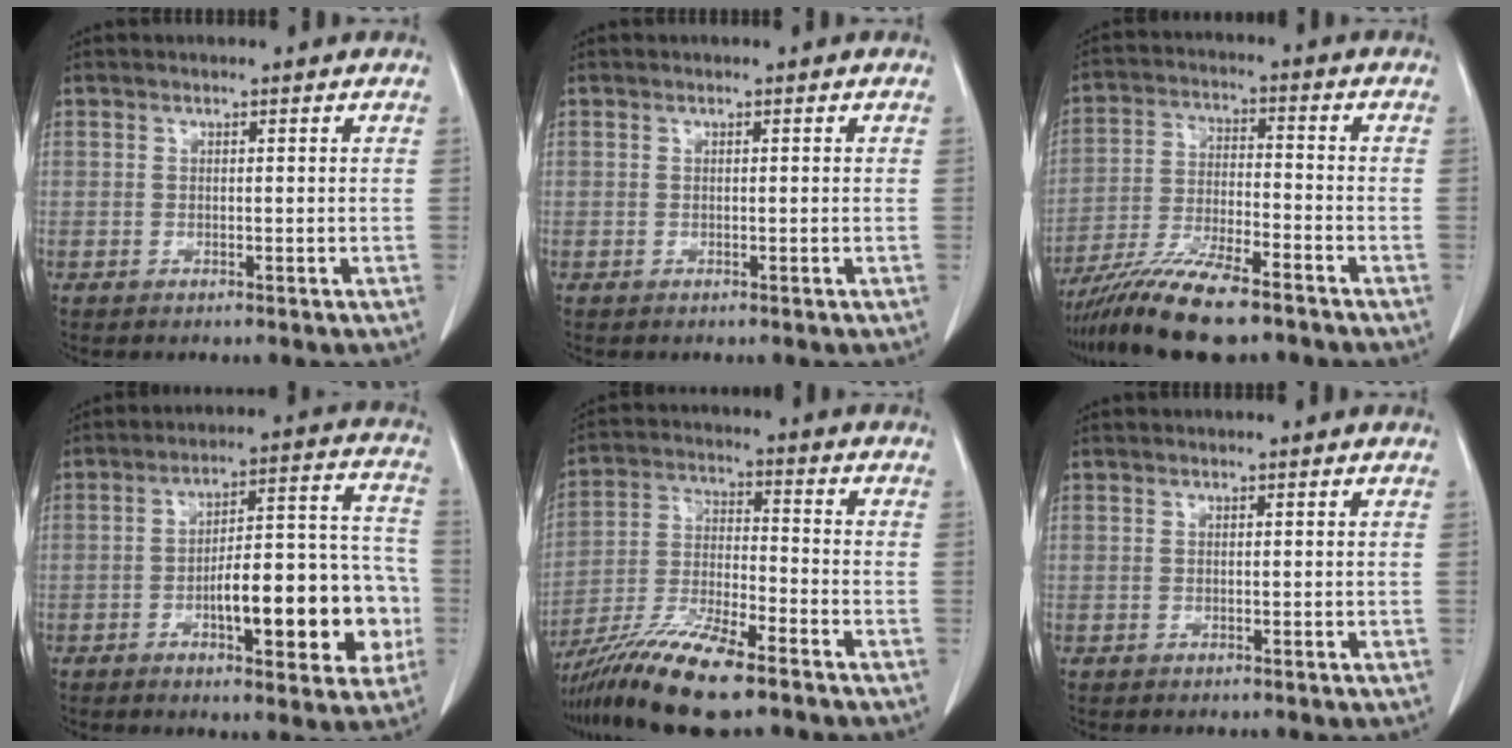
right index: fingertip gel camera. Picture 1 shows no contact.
{"total": 0.0}
{"total": 13.0, "force": [-10.3, 1.9, 7.6], "torque": [-0.141, -0.023, -0.180]}
{"total": 16.7, "force": [-4.5, 5.2, 15.2], "torque": [-0.198, 0.040, -0.057]}
{"total": 14.2, "force": [-10.4, 1.8, 9.5], "torque": [-0.188, -0.029, -0.190]}
{"total": 0.0}